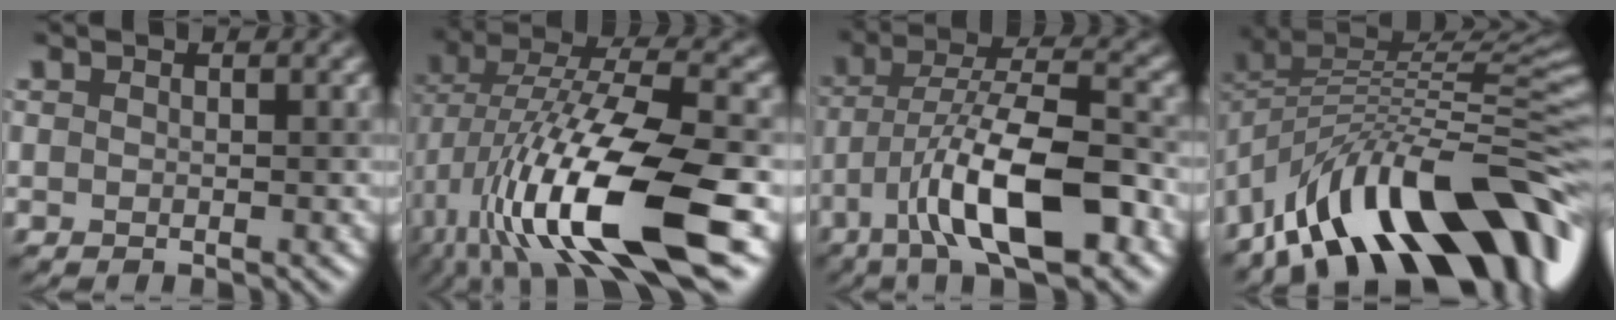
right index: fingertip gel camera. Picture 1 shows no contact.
{"total": 14.9, "force": [-4.7, 4.9, 13.2], "torque": [-0.249, -0.007, -0.088]}
{"total": 10.8, "force": [-4.7, 3.3, 9.1], "torque": [-0.158, 0.010, -0.086]}
{"total": 14.1, "force": [-7.2, 6.4, 10.4], "torque": [-0.166, 0.025, -0.125]}